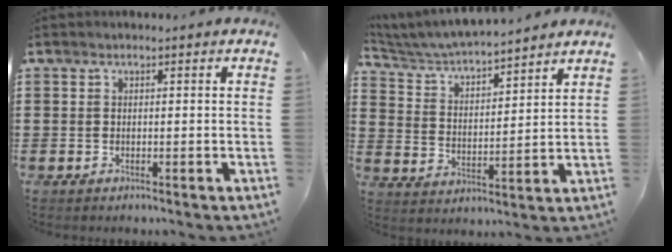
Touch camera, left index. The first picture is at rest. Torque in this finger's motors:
{"motor_torque": [1.07, -1.07, 0.07, 0.04]}